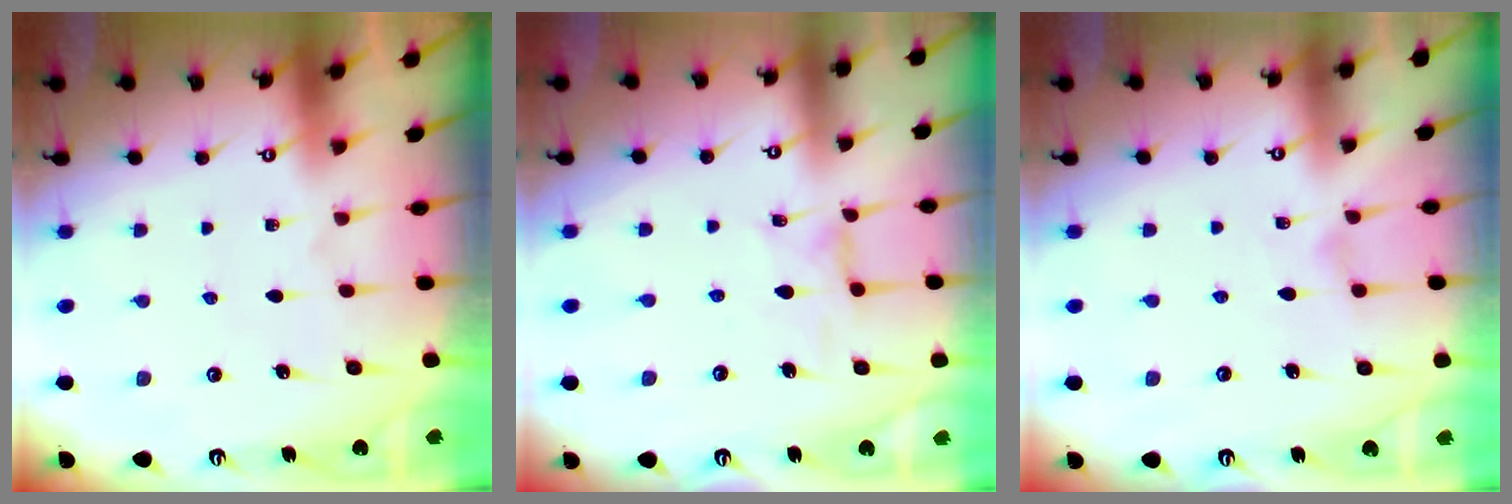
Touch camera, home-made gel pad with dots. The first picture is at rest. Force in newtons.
{"total": 2.8, "press": 2.8, "slide": 0.4}
{"total": 0.0}